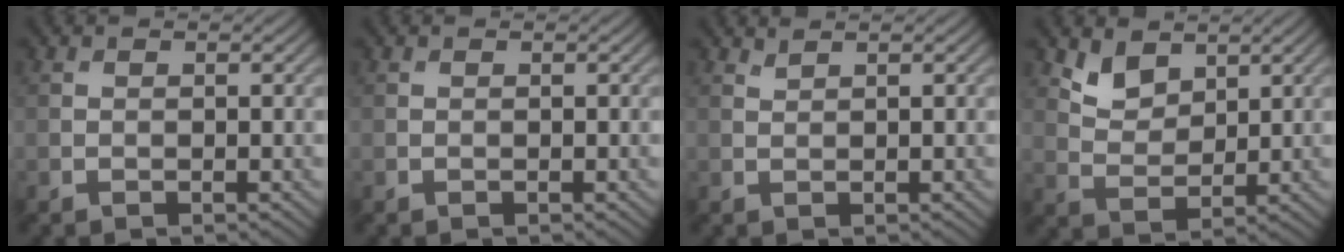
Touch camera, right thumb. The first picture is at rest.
{"total": 0.0}
{"total": 0.8, "force": [0.7, 0.0, 0.2], "torque": [-0.005, 0.002, 0.017]}
{"total": 4.1, "force": [2.8, 2.3, 1.8], "torque": [-0.047, -0.012, 0.058]}